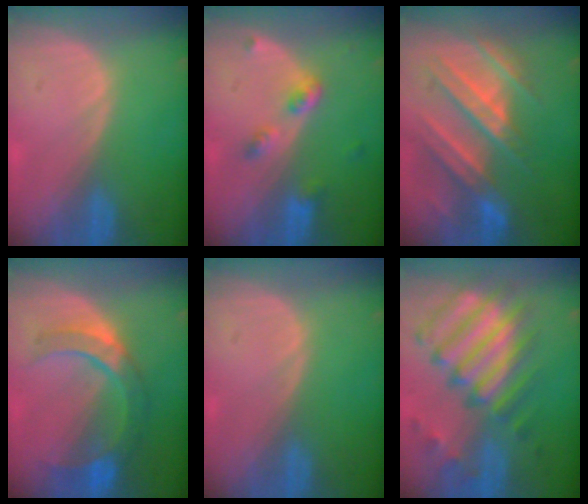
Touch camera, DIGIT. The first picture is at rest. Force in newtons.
{"total": 4.3, "press": 3.9, "slide": 1.8}
{"total": 10.0, "press": 9.5, "slide": 2.9}
{"total": 7.7, "press": 7.6, "slide": 1.2}
{"total": 0.0}
{"total": 12.0, "press": 10.4, "slide": 6.0}